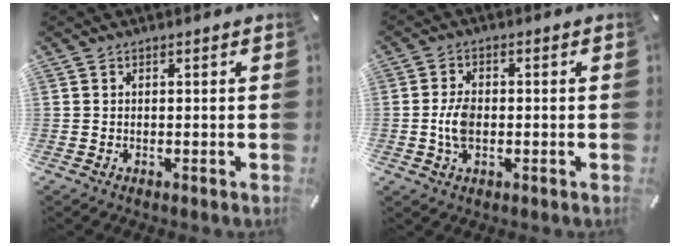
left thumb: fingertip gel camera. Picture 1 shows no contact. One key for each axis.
{"total": 5.1, "fx": -0.6, "fy": 3.2, "fz": 4.0, "tx": -0.094, "ty": -0.001, "tz": -0.015}